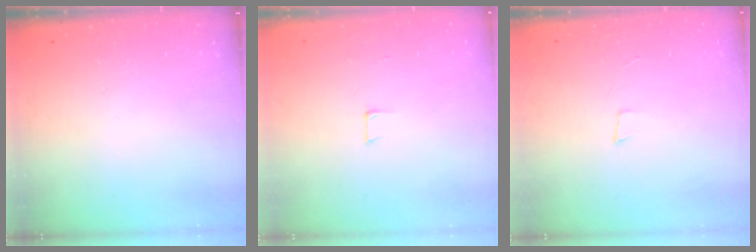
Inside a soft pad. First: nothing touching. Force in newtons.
{"total": 4.4, "press": 4.4, "slide": 0.3}
{"total": 3.3, "press": 1.9, "slide": 2.7}